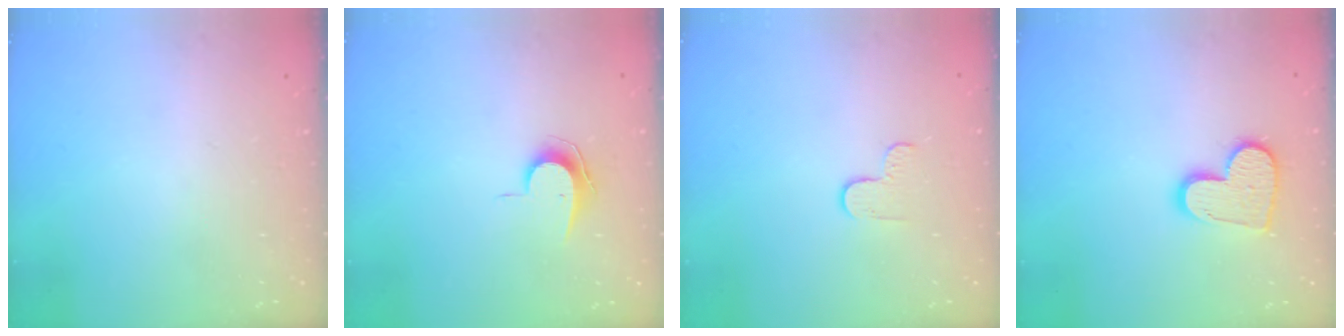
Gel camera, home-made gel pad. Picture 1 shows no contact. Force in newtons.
{"total": 7.7, "press": 7.6, "slide": 0.4}
{"total": 3.3, "press": 3.3, "slide": 0.4}
{"total": 13.0, "press": 13.0, "slide": 1.0}